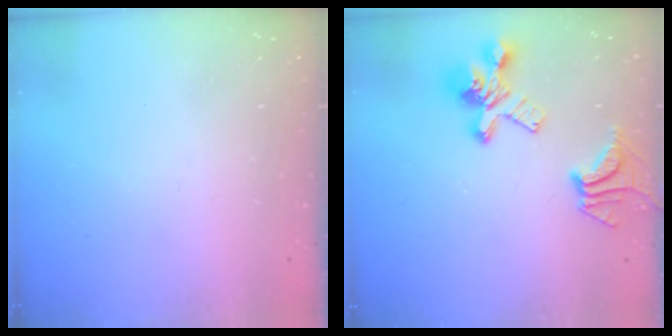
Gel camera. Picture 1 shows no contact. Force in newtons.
{"total": 8.4, "press": 8.1, "slide": 2.4}